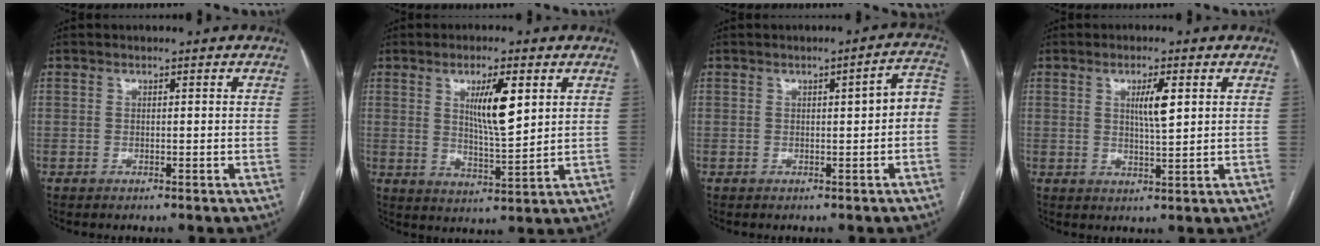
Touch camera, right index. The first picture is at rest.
{"total": 8.2, "force": [2.9, 1.4, 7.5], "torque": [-0.130, -0.006, 0.052]}
{"total": 4.7, "force": [-0.1, 0.8, 4.7], "torque": [-0.055, 0.020, -0.002]}
{"total": 4.5, "force": [1.5, 0.6, 4.2], "torque": [-0.074, -0.002, 0.025]}